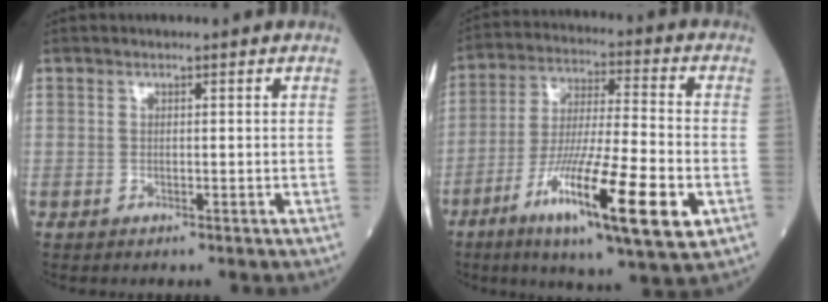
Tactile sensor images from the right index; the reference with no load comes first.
{"total": 18.7, "force": [-7.5, 1.7, 17.0], "torque": [-0.289, -0.033, -0.126]}